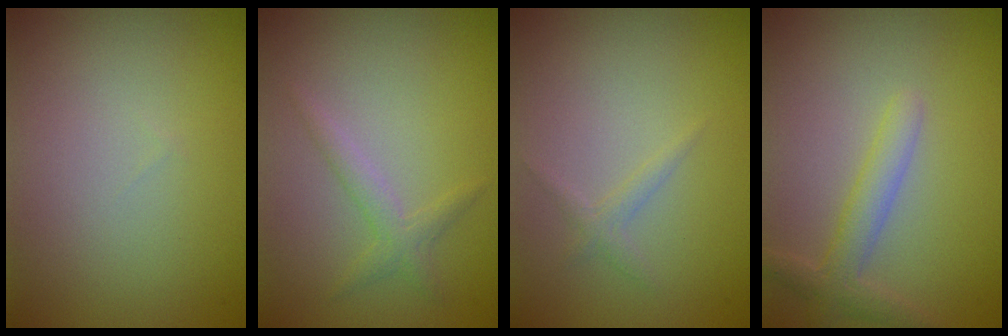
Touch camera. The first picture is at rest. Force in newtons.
{"total": 1.5, "press": 1.5, "slide": 0.1}
{"total": 1.0, "press": 1.0, "slide": 0.0}
{"total": 2.6, "press": 2.5, "slide": 0.2}